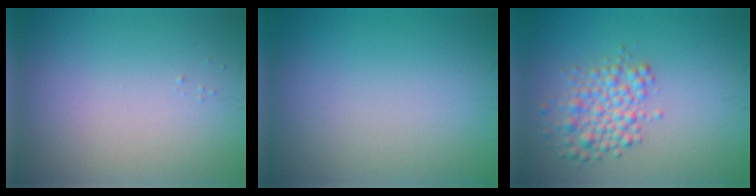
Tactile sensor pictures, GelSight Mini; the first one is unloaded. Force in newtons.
{"total": 0.0}
{"total": 3.7, "press": 3.7, "slide": 0.2}